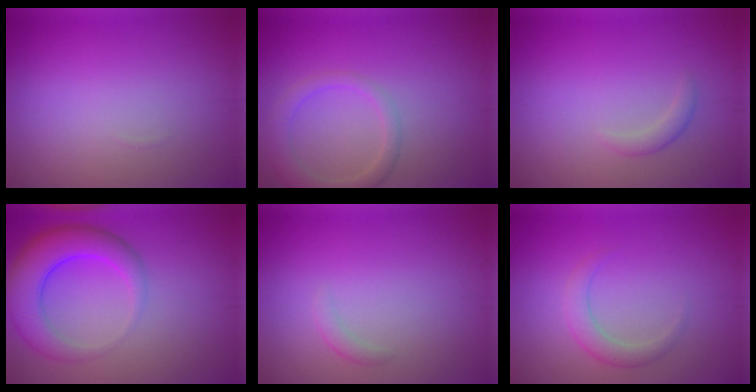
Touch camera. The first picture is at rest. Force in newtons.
{"total": 2.7, "press": 2.7, "slide": 0.1}
{"total": 1.1, "press": 1.1, "slide": 0.1}
{"total": 6.2, "press": 6.2, "slide": 0.4}
{"total": 0.9, "press": 0.9, "slide": 0.0}
{"total": 2.1, "press": 2.1, "slide": 0.1}